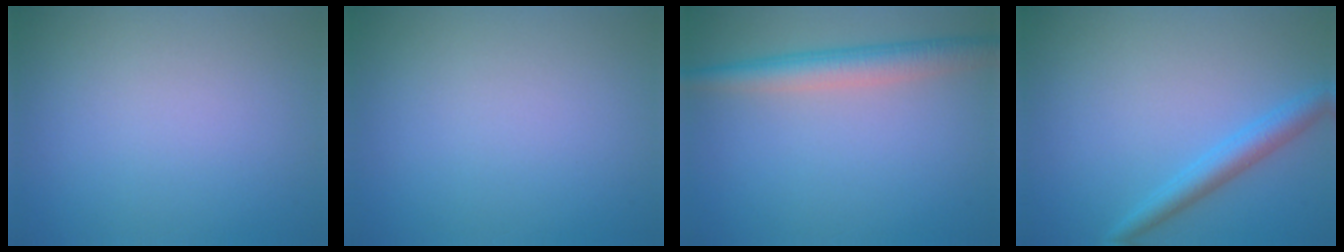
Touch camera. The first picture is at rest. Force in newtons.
{"total": 0.0}
{"total": 4.0, "press": 4.0, "slide": 0.1}
{"total": 2.7, "press": 2.7, "slide": 0.3}